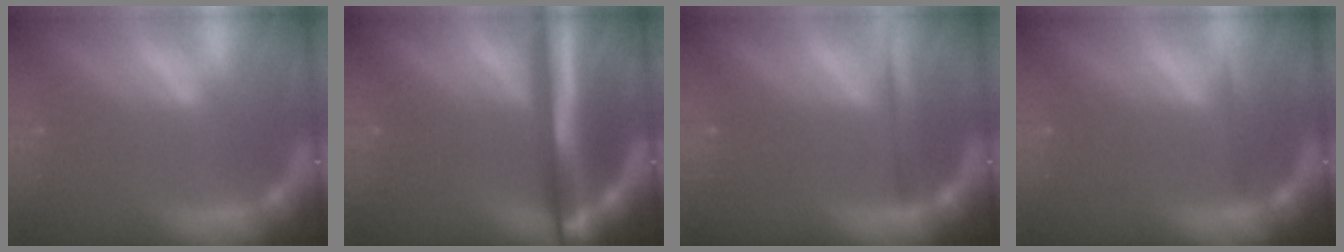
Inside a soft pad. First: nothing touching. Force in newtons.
{"total": 9.1}
{"total": 2.5}
{"total": 1.4}